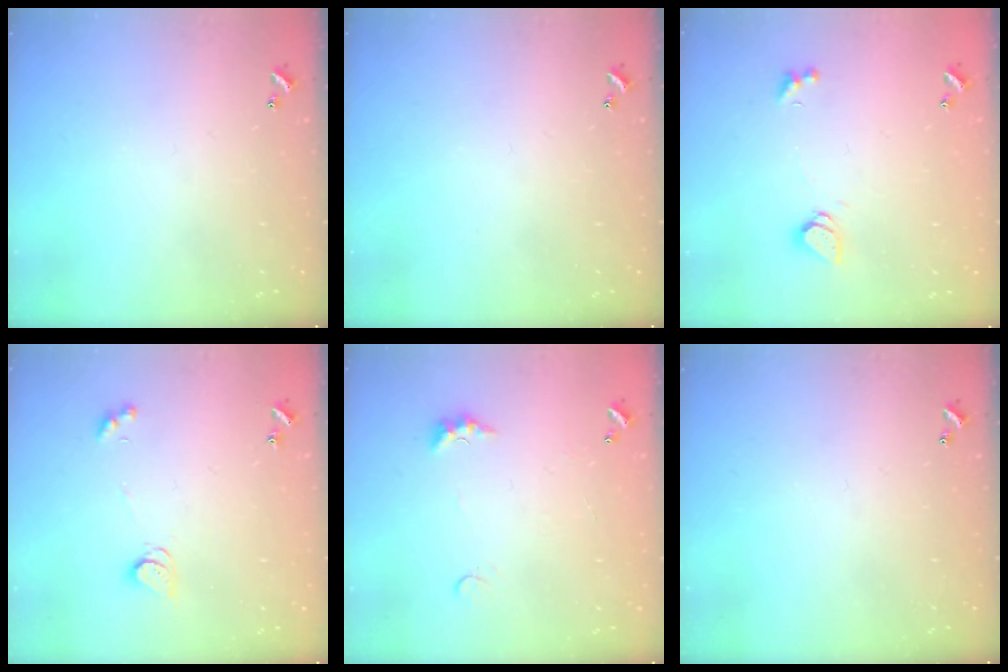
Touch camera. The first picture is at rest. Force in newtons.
{"total": 0.0}
{"total": 1.5, "press": 1.4, "slide": 0.5}
{"total": 2.5, "press": 2.5, "slide": 0.4}
{"total": 0.8, "press": 0.7, "slide": 0.4}
{"total": 0.0}